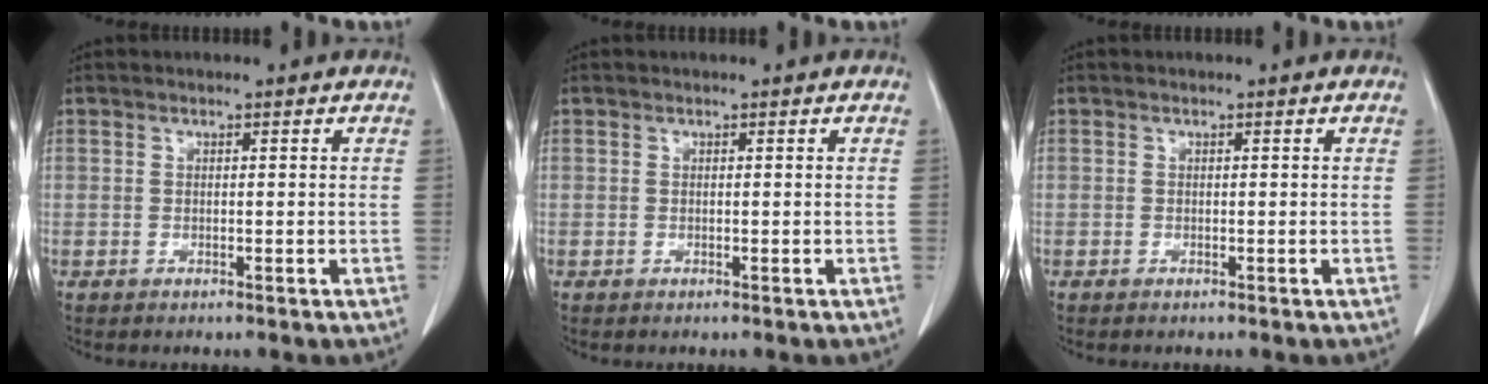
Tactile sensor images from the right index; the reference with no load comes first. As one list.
[{"total": 0.0}, {"total": 0.0}]